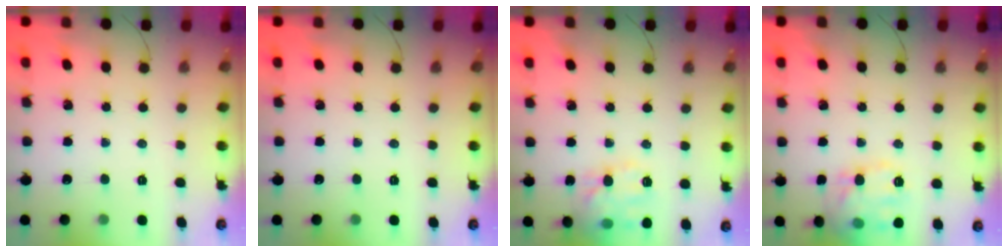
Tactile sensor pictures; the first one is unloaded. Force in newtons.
{"total": 0.0}
{"total": 13.6, "press": 13.6, "slide": 0.9}
{"total": 15.1, "press": 15.0, "slide": 0.8}